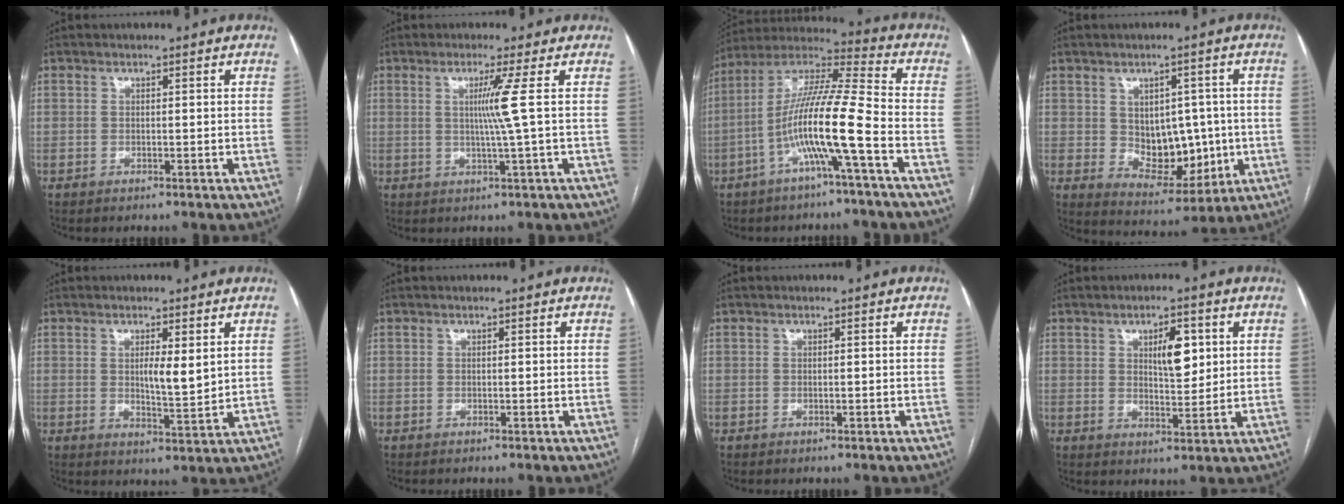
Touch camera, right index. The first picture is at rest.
{"total": 4.4, "force": [0.6, -2.1, 3.8], "torque": [-0.070, -0.008, 0.013]}
{"total": 13.6, "force": [-4.7, -0.6, 12.8], "torque": [-0.246, 0.014, -0.095]}
{"total": 9.5, "force": [0.1, 6.1, 7.2], "torque": [-0.097, 0.007, 0.021]}
{"total": 4.8, "force": [1.4, 0.8, 4.6], "torque": [-0.075, -0.013, 0.024]}
{"total": 0.0}
{"total": 0.0}
{"total": 5.9, "force": [2.0, 2.0, 5.2], "torque": [-0.083, 0.001, 0.037]}